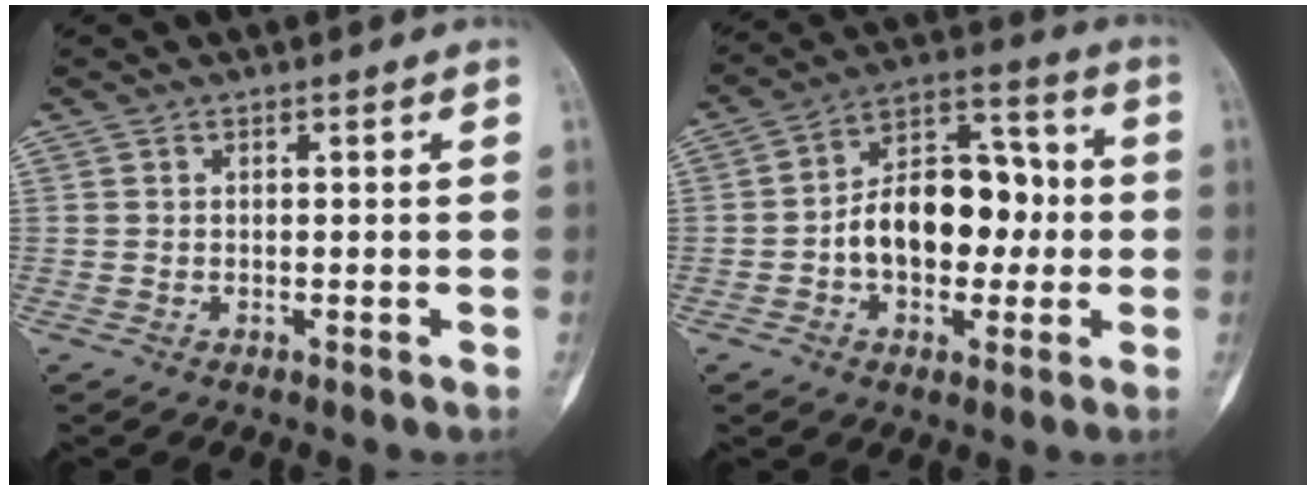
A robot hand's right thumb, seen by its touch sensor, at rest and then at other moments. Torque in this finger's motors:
{"motor_torque": [0.42, 0.30, 1.33, -0.33, 0.11]}